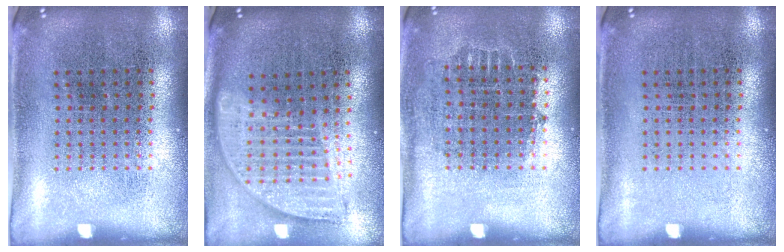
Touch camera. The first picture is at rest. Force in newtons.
{"total": 1.8, "press": 1.5, "slide": 1.0}
{"total": 0.7, "press": 0.6, "slide": 0.3}
{"total": 0.0}